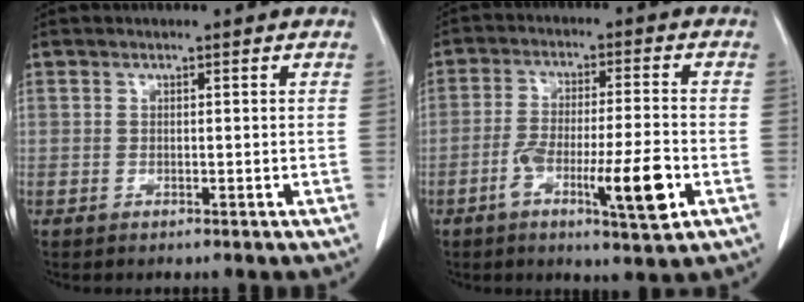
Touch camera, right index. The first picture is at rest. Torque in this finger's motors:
{"motor_torque": [0.40, -0.19, 0.37, 0.09]}